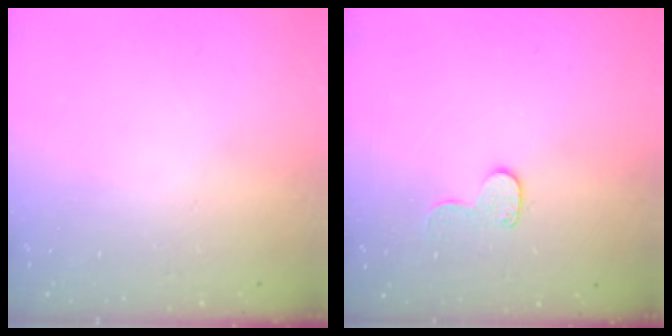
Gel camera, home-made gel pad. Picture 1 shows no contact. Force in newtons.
{"total": 8.4, "press": 8.4, "slide": 0.5}